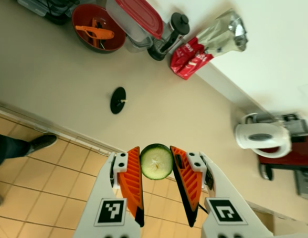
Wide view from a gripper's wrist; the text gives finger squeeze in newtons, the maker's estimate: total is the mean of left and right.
{"total": 6.3, "left": 6.1, "right": 6.5}